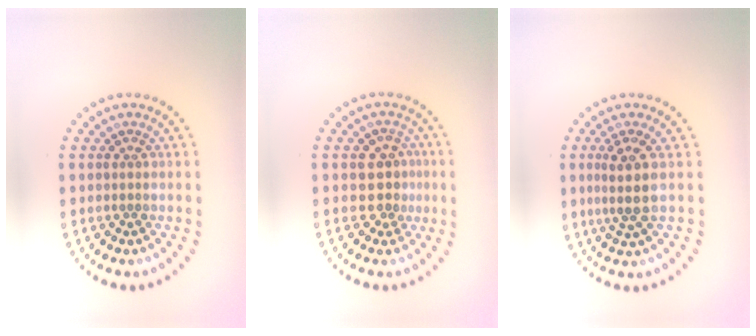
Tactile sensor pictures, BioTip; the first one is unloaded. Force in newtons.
{"total": 2.9, "press": 2.7, "slide": 1.2}
{"total": 2.9, "press": 2.4, "slide": 1.7}